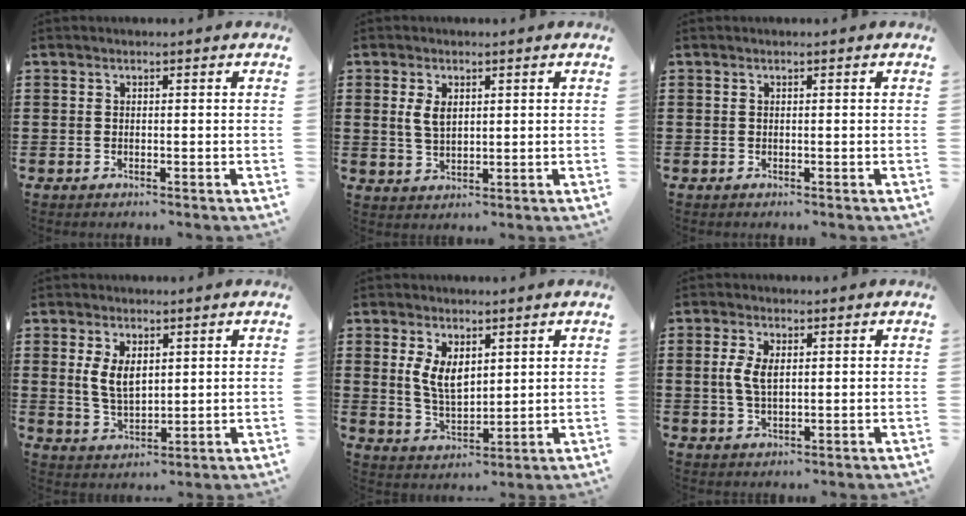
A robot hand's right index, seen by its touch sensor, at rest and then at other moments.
{"total": 3.5, "force": [0.9, 1.9, 2.8], "torque": [-0.059, 0.006, 0.016]}
{"total": 0.0}
{"total": 5.0, "force": [1.3, 2.8, 4.0], "torque": [-0.091, 0.005, 0.021]}
{"total": 5.8, "force": [2.0, 3.2, 4.4], "torque": [-0.094, 0.007, 0.037]}
{"total": 4.4, "force": [0.6, 2.2, 3.8], "torque": [-0.086, 0.006, 0.007]}